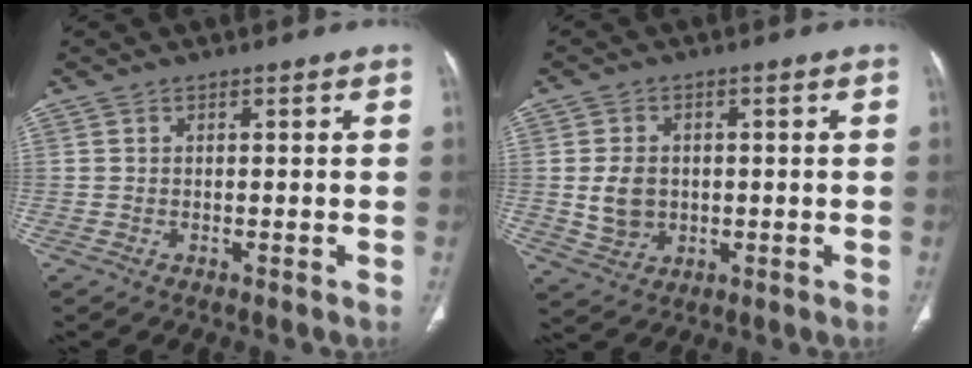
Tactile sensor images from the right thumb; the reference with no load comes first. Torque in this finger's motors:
{"motor_torque": [0.03, 0.03, -0.05, 0.16, 0.04]}